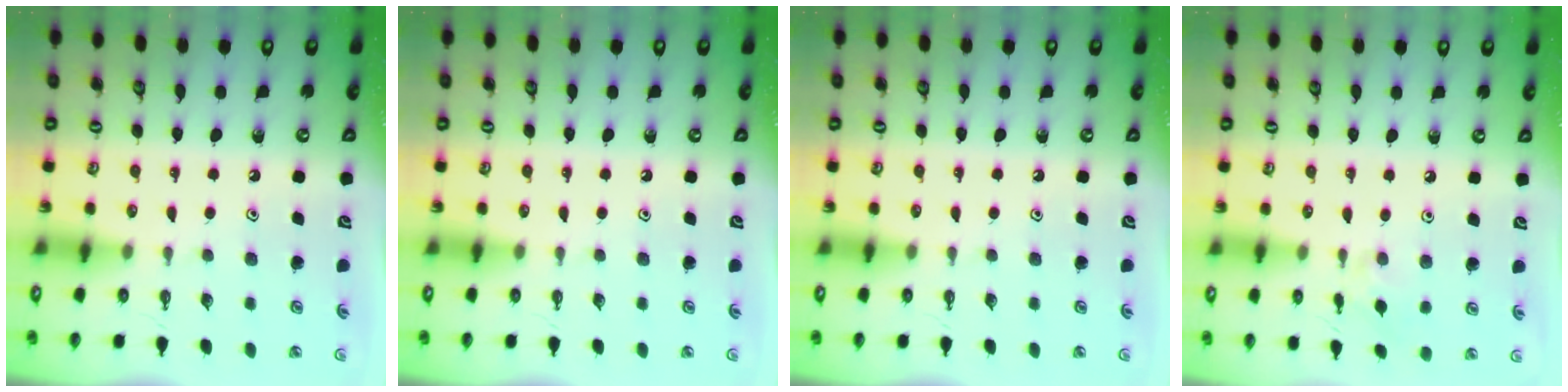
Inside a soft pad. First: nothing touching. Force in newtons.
{"total": 0.0}
{"total": 0.0}
{"total": 2.6, "press": 2.6, "slide": 0.5}